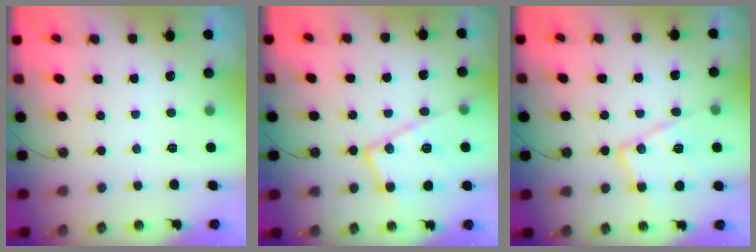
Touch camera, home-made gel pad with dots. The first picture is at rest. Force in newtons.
{"total": 16.4, "press": 16.3, "slide": 1.6}
{"total": 15.4, "press": 15.3, "slide": 0.9}